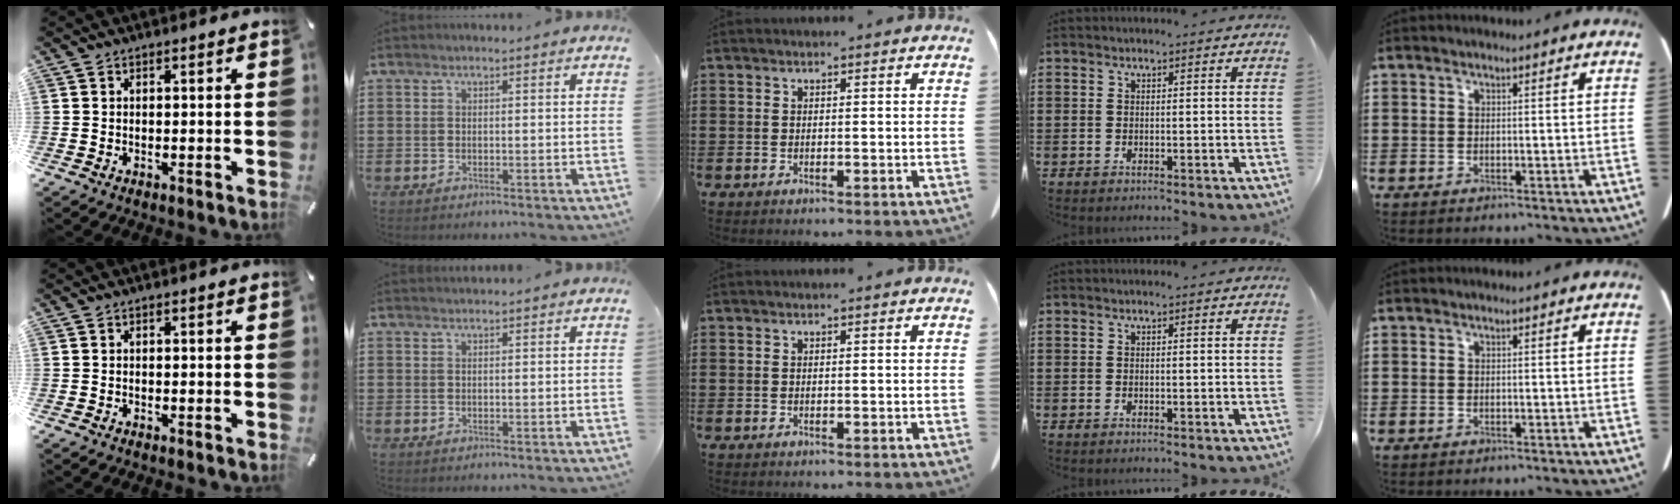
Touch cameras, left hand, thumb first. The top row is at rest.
{"index": {"total": 0.5, "force": [0.5, 0.0, 0.1], "torque": [-0.004, 0.000, 0.011]}}